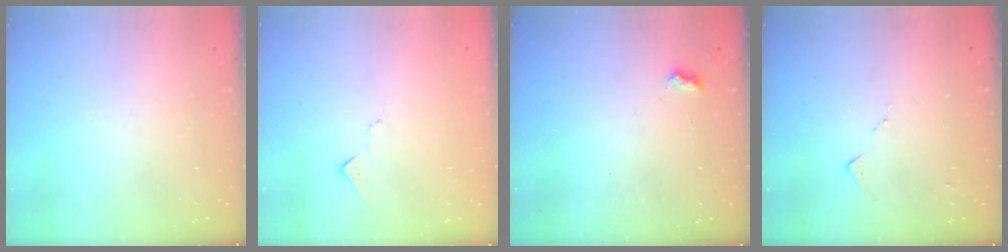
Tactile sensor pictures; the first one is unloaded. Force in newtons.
{"total": 7.5, "press": 7.4, "slide": 0.8}
{"total": 3.8, "press": 3.7, "slide": 0.6}
{"total": 5.8, "press": 5.8, "slide": 0.8}